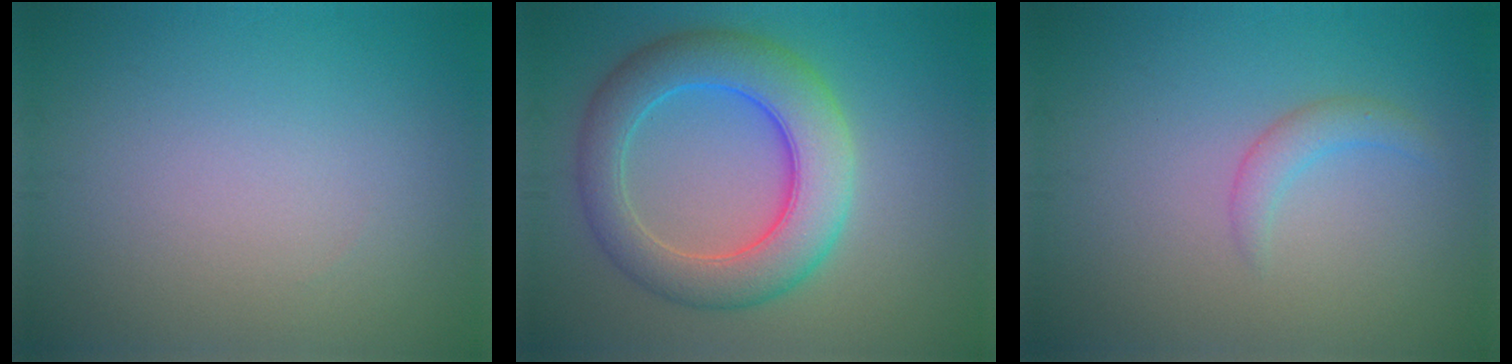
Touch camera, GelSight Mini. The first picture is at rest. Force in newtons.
{"total": 7.7, "press": 7.7, "slide": 0.1}
{"total": 1.6, "press": 1.6, "slide": 0.0}